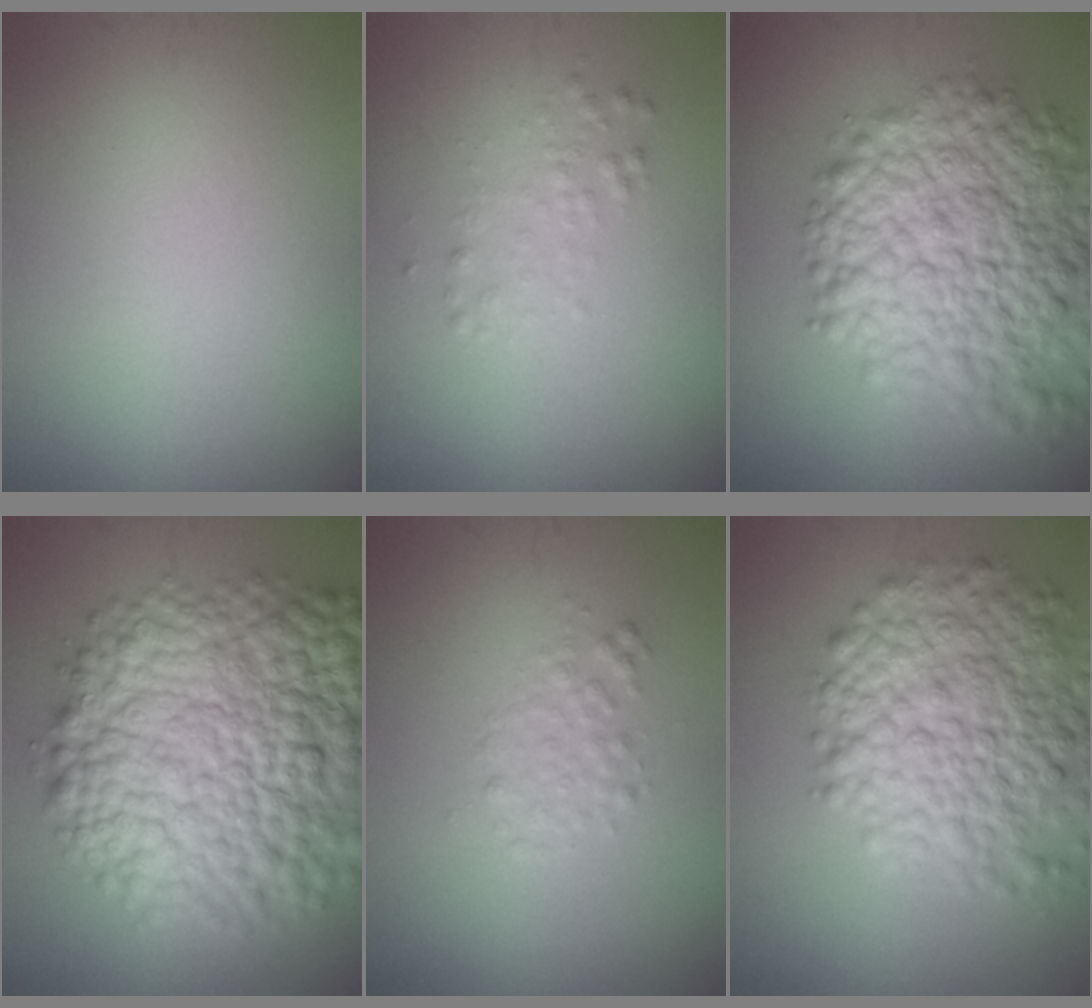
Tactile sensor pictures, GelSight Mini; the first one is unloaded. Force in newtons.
{"total": 1.3, "press": 1.3, "slide": 0.0}
{"total": 11.8, "press": 11.7, "slide": 0.6}
{"total": 14.7, "press": 14.7, "slide": 0.5}
{"total": 1.5, "press": 1.5, "slide": 0.0}
{"total": 9.0, "press": 9.0, "slide": 0.4}